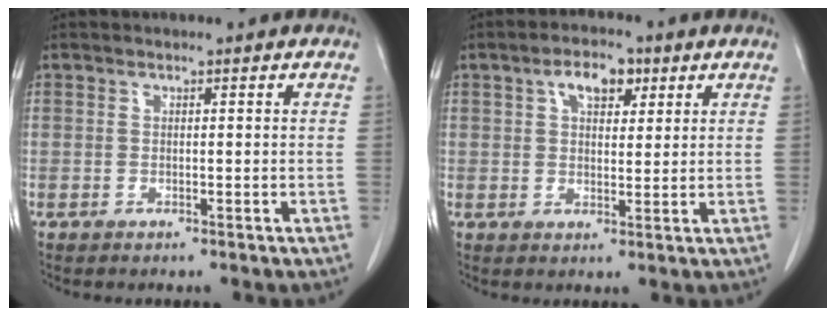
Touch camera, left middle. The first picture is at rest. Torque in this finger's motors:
{"motor_torque": [0.26, -0.05, 0.01, 0.05]}